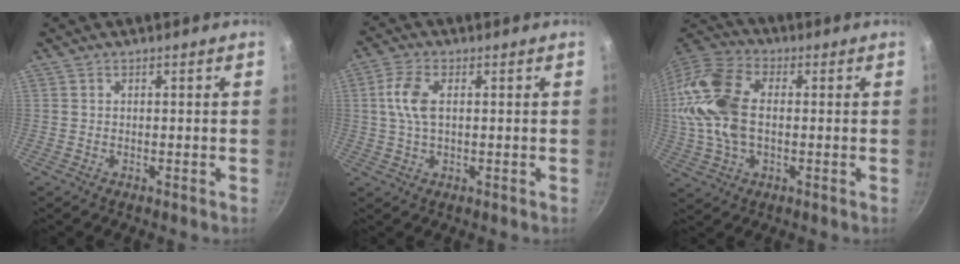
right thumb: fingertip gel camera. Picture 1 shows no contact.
{"total": 6.1, "force": [1.0, 3.2, 5.1], "torque": [-0.107, 0.010, 0.017]}
{"total": 17.0, "force": [0.7, 10.7, 13.2], "torque": [-0.260, 0.022, 0.001]}